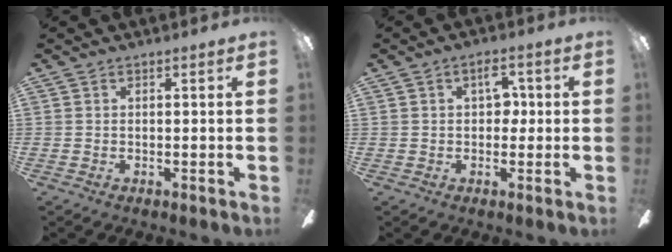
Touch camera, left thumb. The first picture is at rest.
{"total": 5.5, "force": [1.4, 3.4, 4.1], "torque": [-0.044, -0.001, 0.015]}